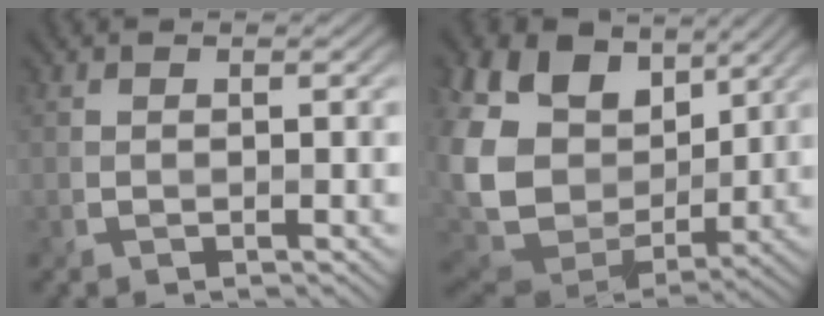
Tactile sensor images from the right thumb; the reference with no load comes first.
{"total": 18.2, "force": [4.0, 14.1, 10.9], "torque": [-0.280, -0.004, 0.106]}